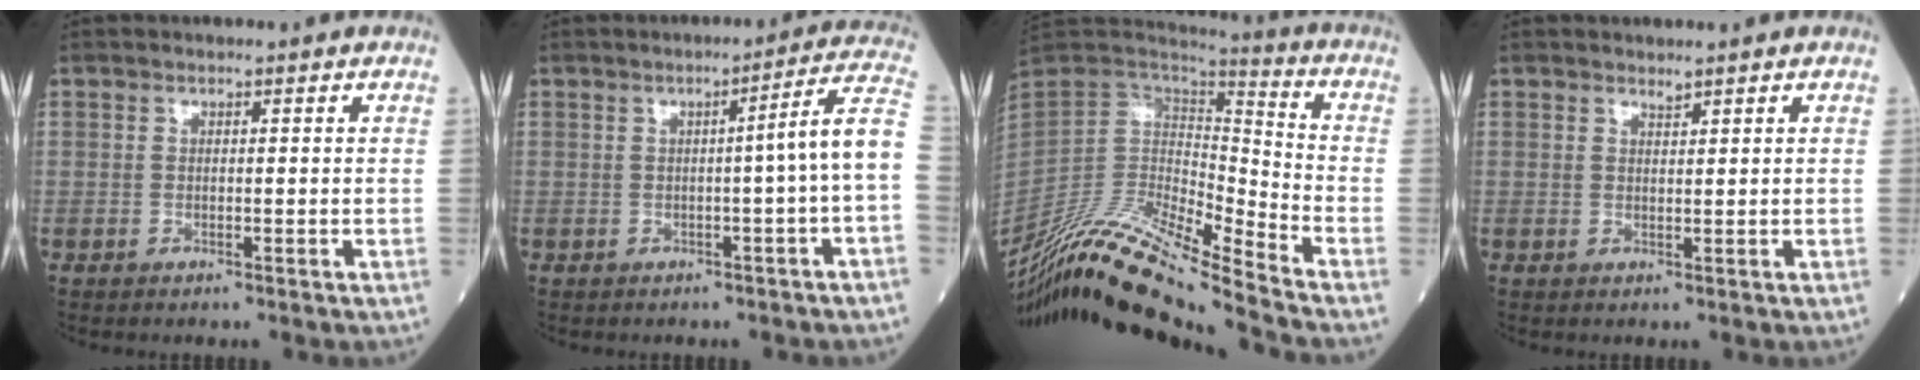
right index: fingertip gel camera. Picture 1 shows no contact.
{"total": 6.8, "force": [-0.8, -1.3, 6.6], "torque": [-0.082, 0.013, -0.014]}
{"total": 20.1, "force": [-17.9, -0.3, 9.2], "torque": [-0.182, 0.008, -0.333]}
{"total": 0.8, "force": [0.8, 0.0, 0.2], "torque": [-0.007, -0.006, 0.013]}